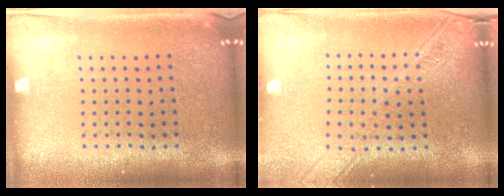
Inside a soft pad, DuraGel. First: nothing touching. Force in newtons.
{"total": 2.2, "press": 1.9, "slide": 1.2}